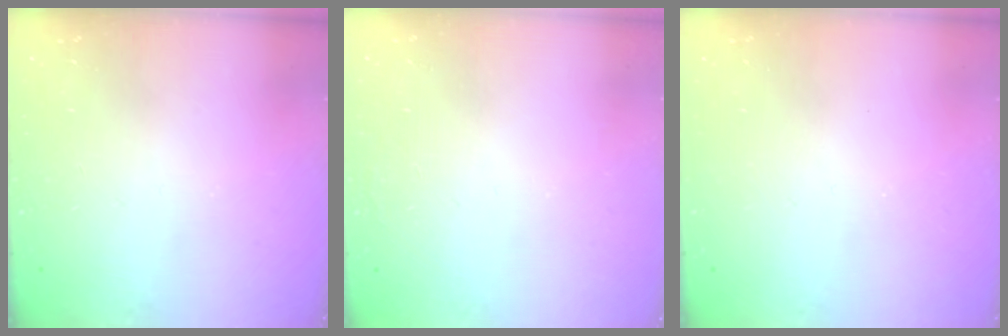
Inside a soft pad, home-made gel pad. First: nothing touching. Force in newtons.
{"total": 1.5, "press": 1.5, "slide": 0.1}
{"total": 0.0}